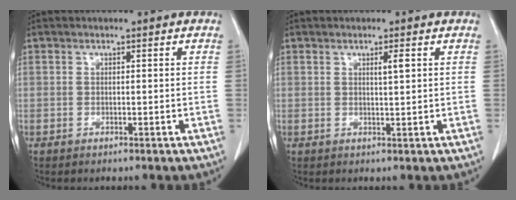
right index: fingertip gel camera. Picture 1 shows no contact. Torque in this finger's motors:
{"motor_torque": [0.13, -0.01, 0.19, 0.04]}